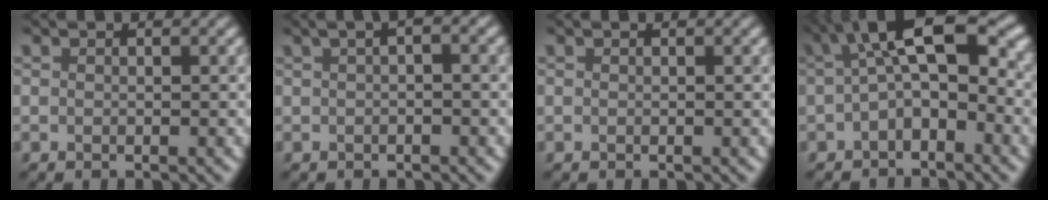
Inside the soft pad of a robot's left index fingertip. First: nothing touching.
{"total": 2.5, "force": [0.7, 0.8, 2.3], "torque": [-0.033, 0.014, 0.005]}
{"total": 0.0}
{"total": 6.0, "force": [0.2, 2.4, 5.5], "torque": [-0.086, 0.020, -0.009]}